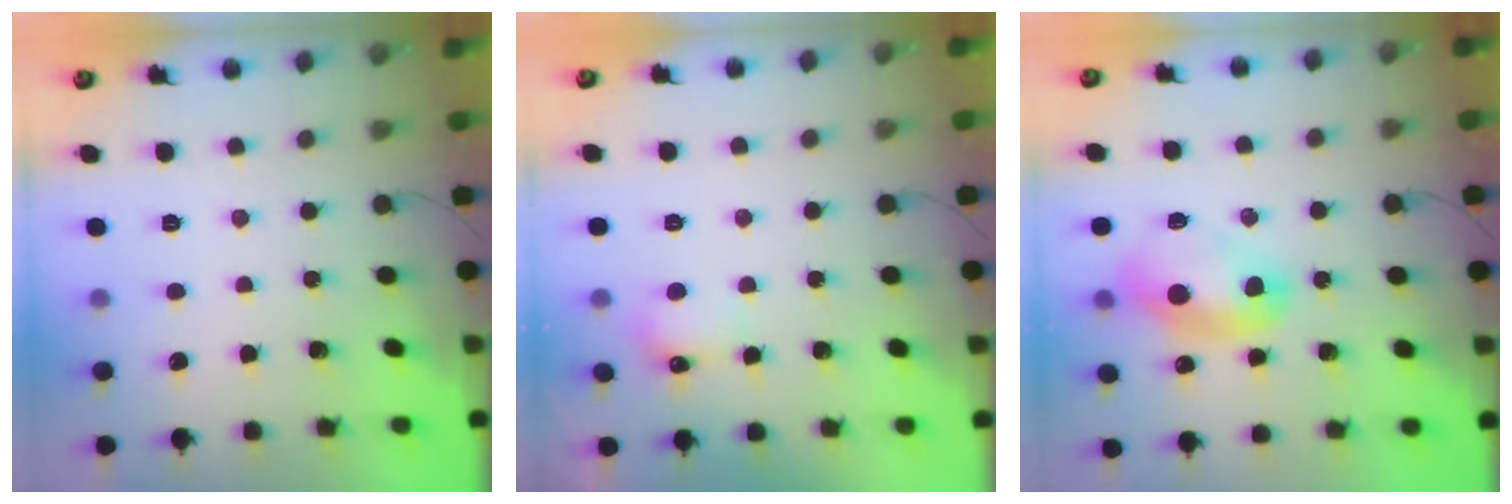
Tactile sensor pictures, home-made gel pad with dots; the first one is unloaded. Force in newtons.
{"total": 5.4, "press": 5.3, "slide": 1.2}
{"total": 10.7, "press": 10.6, "slide": 0.9}